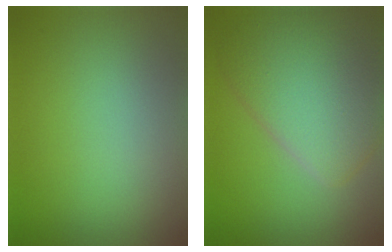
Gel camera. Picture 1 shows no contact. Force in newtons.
{"total": 8.1, "press": 8.1, "slide": 0.2}